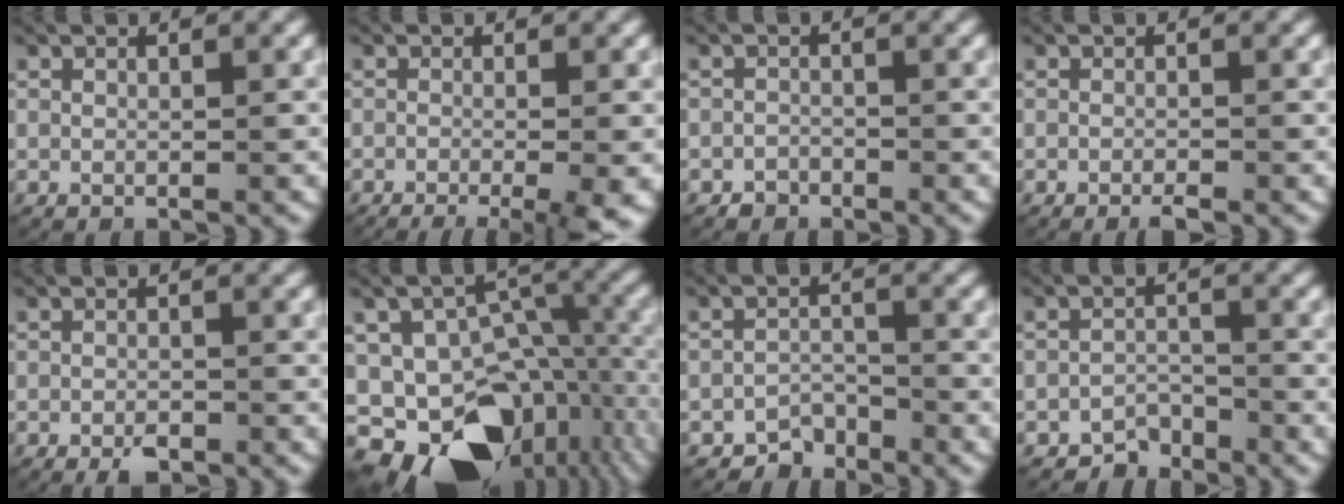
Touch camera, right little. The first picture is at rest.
{"total": 7.2, "force": [-5.0, 2.0, 4.8], "torque": [-0.060, -0.016, -0.068]}
{"total": 1.4, "force": [-1.0, 0.9, -0.3], "torque": [0.002, -0.005, -0.019]}
{"total": 1.0, "force": [-0.8, 0.1, 0.5], "torque": [-0.008, -0.002, -0.015]}
{"total": 1.5, "force": [-1.2, 0.6, 0.8], "torque": [-0.010, -0.004, -0.020]}
{"total": 18.4, "force": [-7.8, 13.9, 9.1], "torque": [-0.161, -0.084, -0.108]}
{"total": 3.5, "force": [-3.0, 1.8, 0.3], "torque": [0.001, -0.012, -0.055]}
{"total": 3.0, "force": [-2.7, 1.4, 0.2], "torque": [0.002, -0.010, -0.050]}